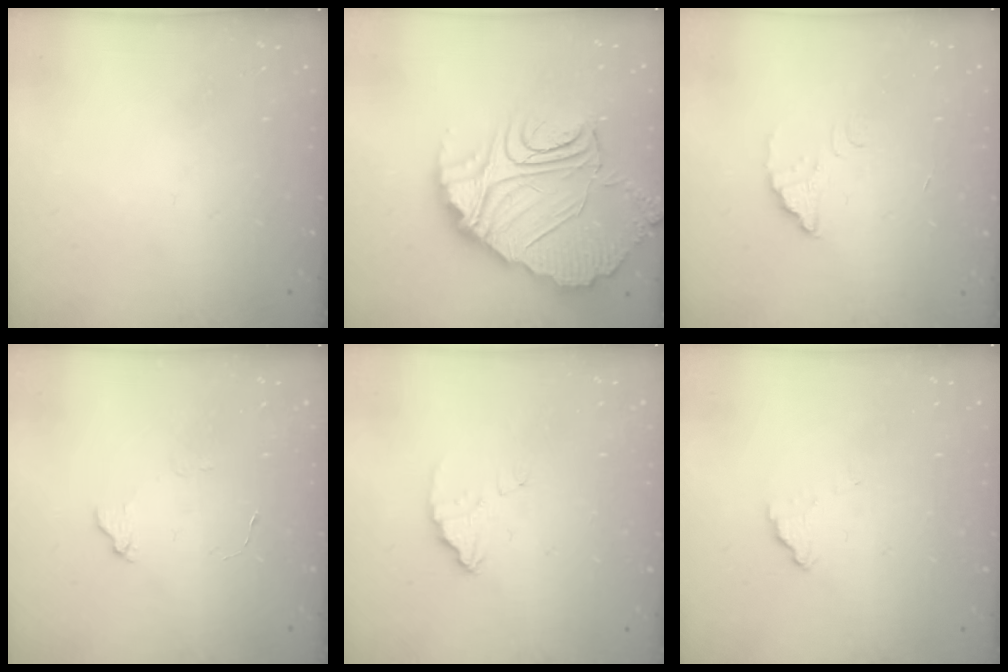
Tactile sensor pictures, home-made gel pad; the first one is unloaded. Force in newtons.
{"total": 20.6, "press": 20.5, "slide": 2.1}
{"total": 2.6, "press": 2.6, "slide": 0.1}
{"total": 3.7, "press": 3.7, "slide": 0.4}
{"total": 3.2, "press": 3.2, "slide": 0.3}
{"total": 3.1, "press": 3.1, "slide": 0.3}